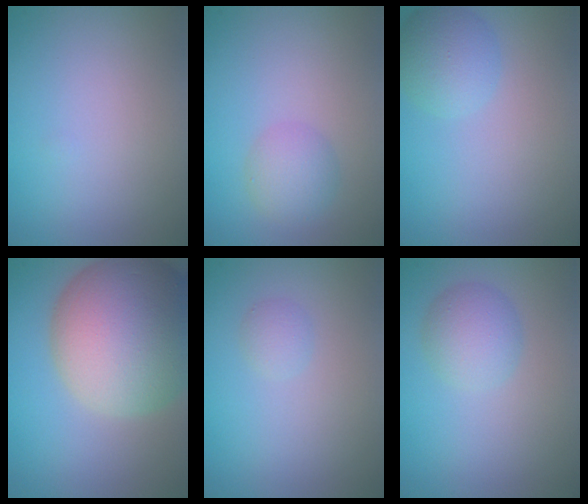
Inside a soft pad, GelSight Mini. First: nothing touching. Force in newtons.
{"total": 2.4, "press": 2.4, "slide": 0.0}
{"total": 3.1, "press": 3.1, "slide": 0.2}
{"total": 15.5, "press": 15.5, "slide": 1.0}
{"total": 1.0, "press": 1.0, "slide": 0.1}
{"total": 3.0, "press": 3.0, "slide": 0.0}